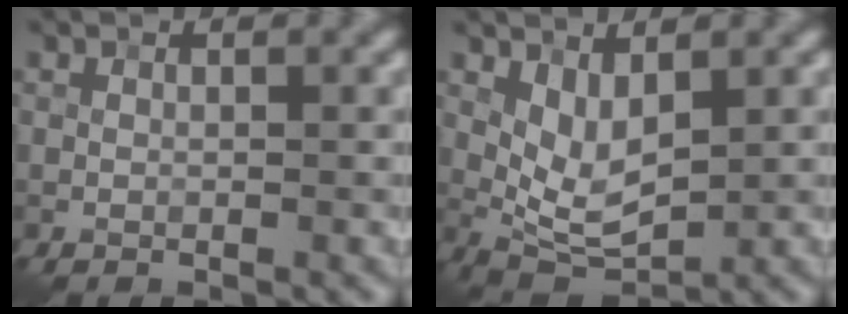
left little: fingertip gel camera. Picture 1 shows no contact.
{"total": 3.7, "force": [1.0, 2.0, 3.0], "torque": [-0.059, -0.013, 0.024]}